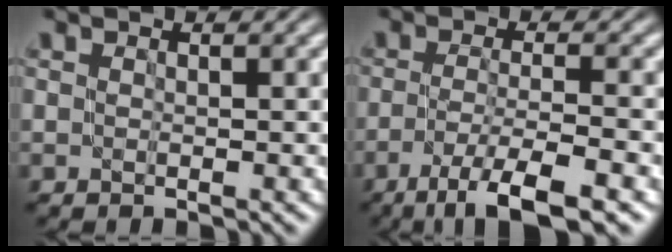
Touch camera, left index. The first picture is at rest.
{"total": 6.6, "force": [-4.0, 1.2, 5.1], "torque": [-0.083, 0.001, -0.074]}